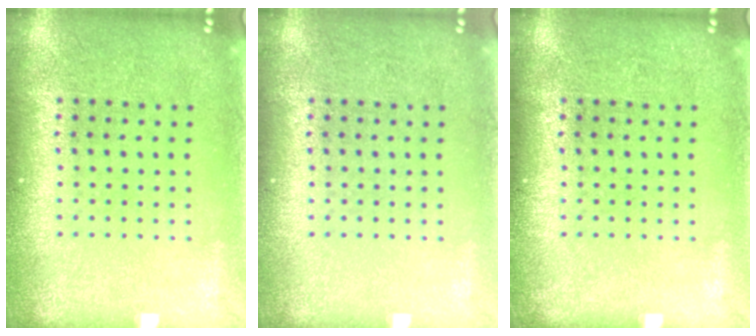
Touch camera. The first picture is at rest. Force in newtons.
{"total": 0.0}
{"total": 0.0}